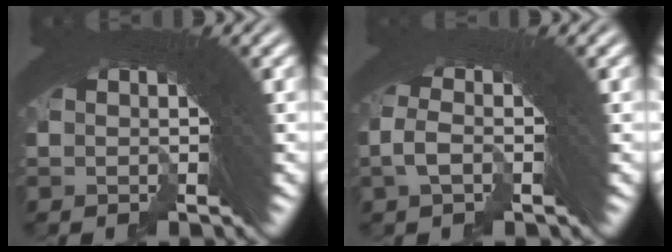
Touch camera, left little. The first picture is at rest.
{"total": 1.3, "force": [-0.9, -0.1, 0.9], "torque": [-0.018, 0.003, -0.015]}